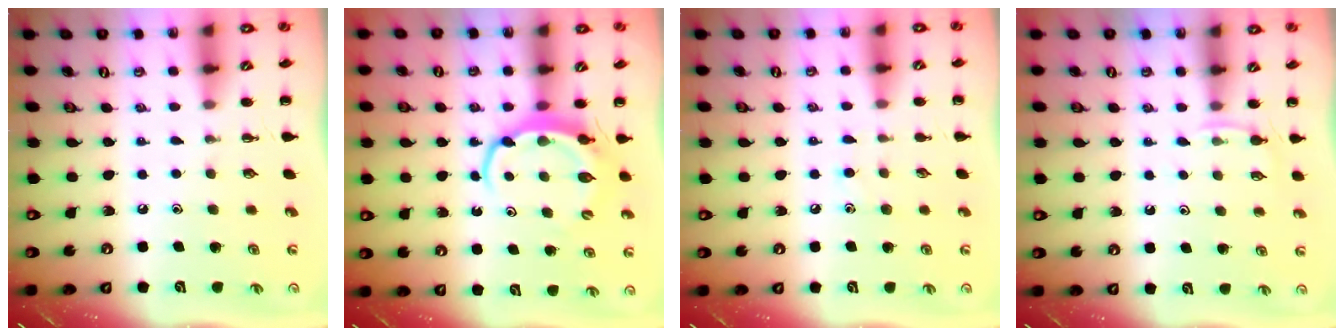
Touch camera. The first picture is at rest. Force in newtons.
{"total": 6.2, "press": 6.1, "slide": 0.8}
{"total": 4.8, "press": 4.5, "slide": 1.5}
{"total": 4.0, "press": 3.8, "slide": 1.3}